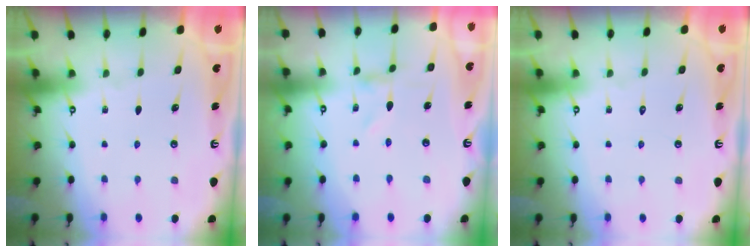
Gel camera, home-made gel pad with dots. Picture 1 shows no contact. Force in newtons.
{"total": 0.0}
{"total": 1.7, "press": 1.6, "slide": 0.1}